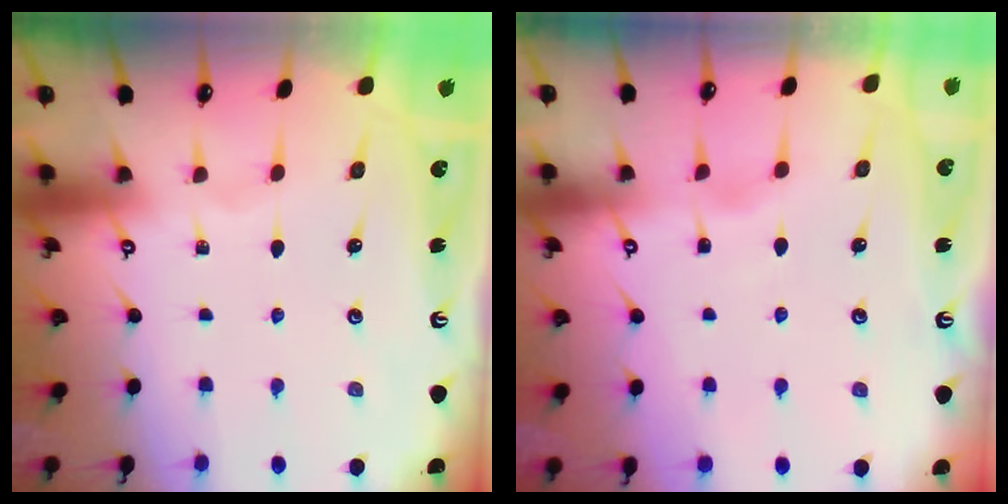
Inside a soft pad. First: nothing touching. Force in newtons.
{"total": 3.0, "press": 2.9, "slide": 0.4}